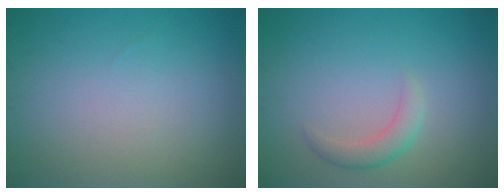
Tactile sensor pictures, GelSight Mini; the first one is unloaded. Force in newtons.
{"total": 1.9, "press": 1.9, "slide": 0.1}